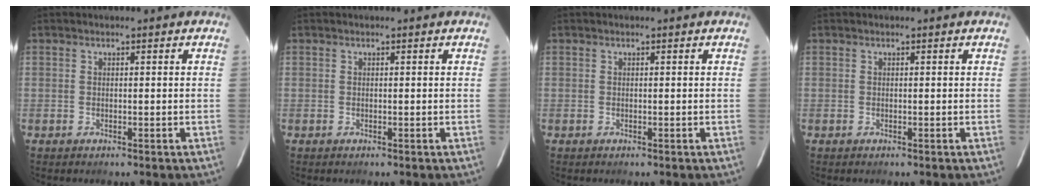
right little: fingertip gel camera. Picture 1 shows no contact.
{"total": 0.0}
{"total": 0.0}
{"total": 0.0}